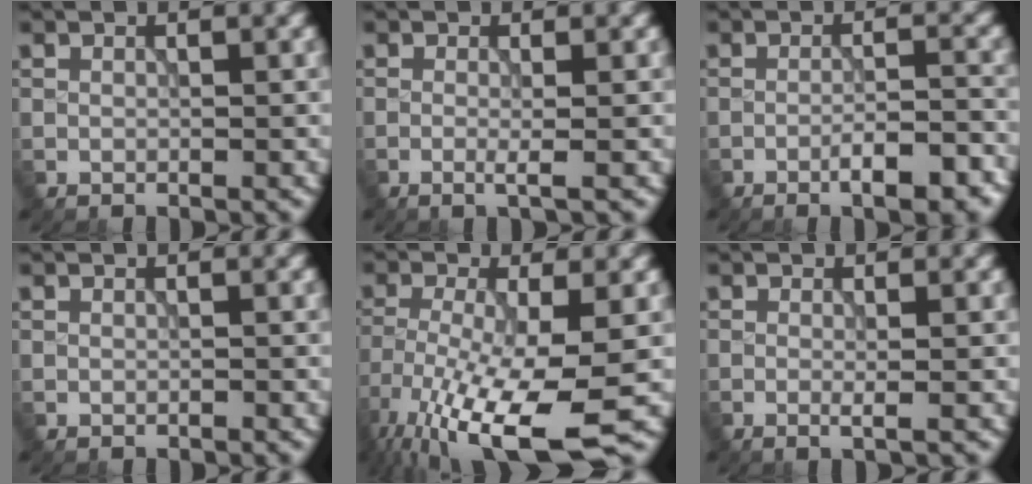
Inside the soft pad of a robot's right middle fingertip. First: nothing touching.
{"total": 1.5, "force": [-0.3, 0.2, 1.5], "torque": [-0.025, -0.003, -0.010]}
{"total": 4.9, "force": [-2.7, 1.0, 3.9], "torque": [-0.061, 0.006, -0.039]}
{"total": 0.0}
{"total": 12.6, "force": [-6.5, 3.4, 10.3], "torque": [-0.213, -0.031, -0.105]}
{"total": 1.1, "force": [-0.2, 0.2, 1.1], "torque": [-0.018, -0.003, -0.006]}